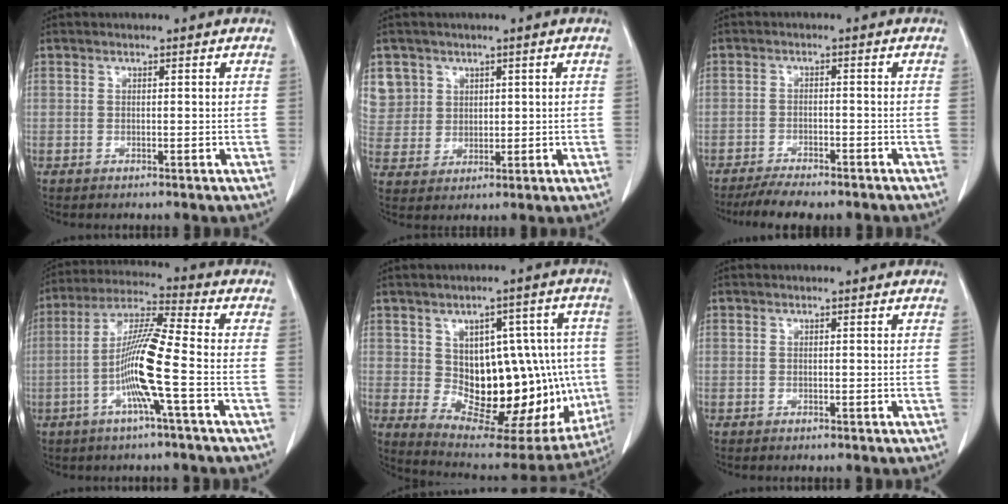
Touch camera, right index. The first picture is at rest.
{"total": 7.1, "force": [3.4, 6.2, 0.0], "torque": [0.006, 0.014, 0.080]}
{"total": 8.1, "force": [-6.9, 1.7, 3.8], "torque": [-0.052, -0.006, -0.102]}
{"total": 10.8, "force": [-2.9, -0.6, 10.3], "torque": [-0.202, 0.005, -0.062]}
{"total": 20.2, "force": [-1.1, 10.3, 17.3], "torque": [-0.220, 0.019, 0.017]}
{"total": 0.6, "force": [-0.5, 0.1, 0.2], "torque": [-0.004, -0.001, -0.008]}